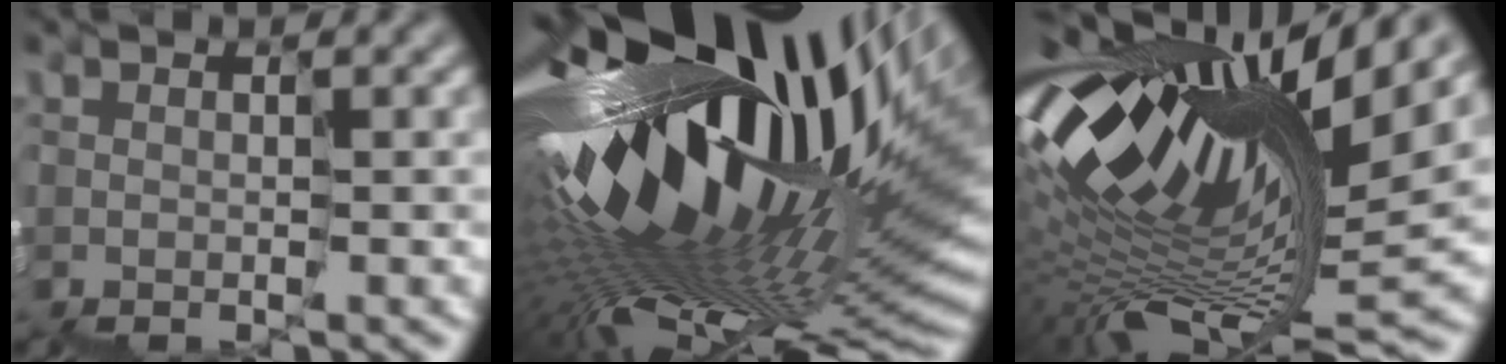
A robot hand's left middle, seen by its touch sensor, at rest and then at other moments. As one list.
[{"total": 15.6, "force": [3.2, 6.0, 14.0], "torque": [-0.220, -0.022, 0.067]}, {"total": 13.8, "force": [3.0, 4.8, 12.6], "torque": [-0.235, -0.015, 0.060]}]